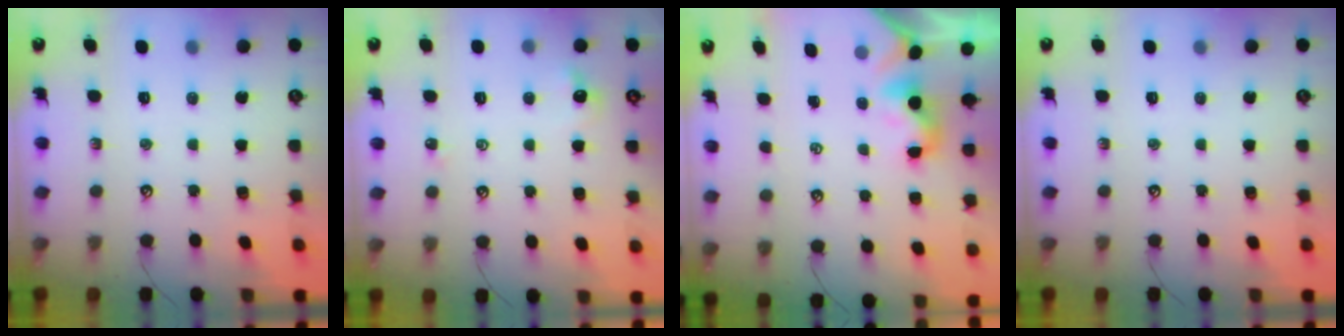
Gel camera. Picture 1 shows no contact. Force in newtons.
{"total": 1.3, "press": 1.2, "slide": 0.5}
{"total": 2.0, "press": 1.9, "slide": 0.4}
{"total": 0.0}